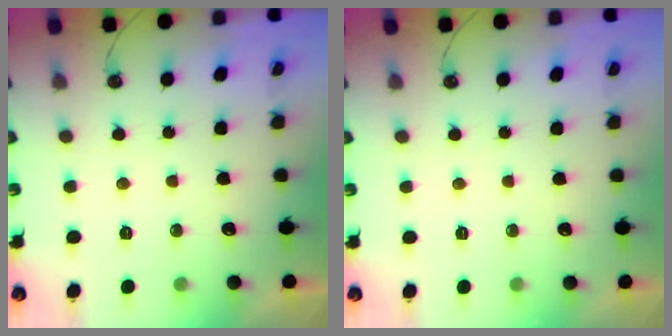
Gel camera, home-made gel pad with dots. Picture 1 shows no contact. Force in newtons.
{"total": 0.0}